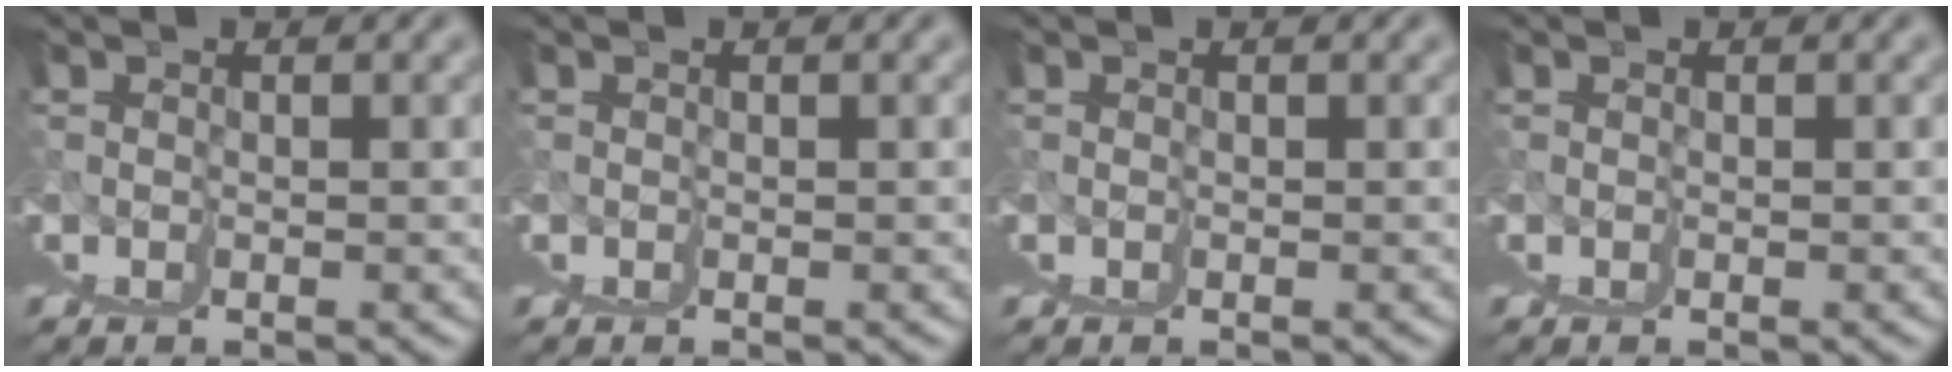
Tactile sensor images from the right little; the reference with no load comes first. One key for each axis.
{"total": 0.0}
{"total": 0.0}
{"total": 0.0}